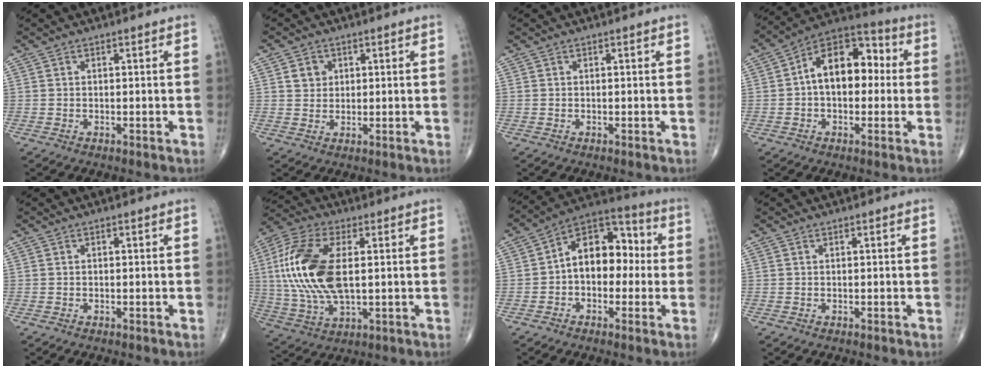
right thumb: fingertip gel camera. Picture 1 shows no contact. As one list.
[{"total": 3.2, "force": [1.1, 2.8, 1.1], "torque": [-0.003, -0.004, 0.018]}, {"total": 0.0}, {"total": 14.5, "force": [1.1, 8.9, 11.3], "torque": [-0.144, 0.041, 0.004]}, {"total": 0.0}, {"total": 18.6, "force": [2.1, 9.1, 16.1], "torque": [-0.353, -0.001, 0.040]}, {"total": 13.4, "force": [0.2, 8.9, 10.0], "torque": [-0.114, 0.045, -0.013]}, {"total": 0.0}]